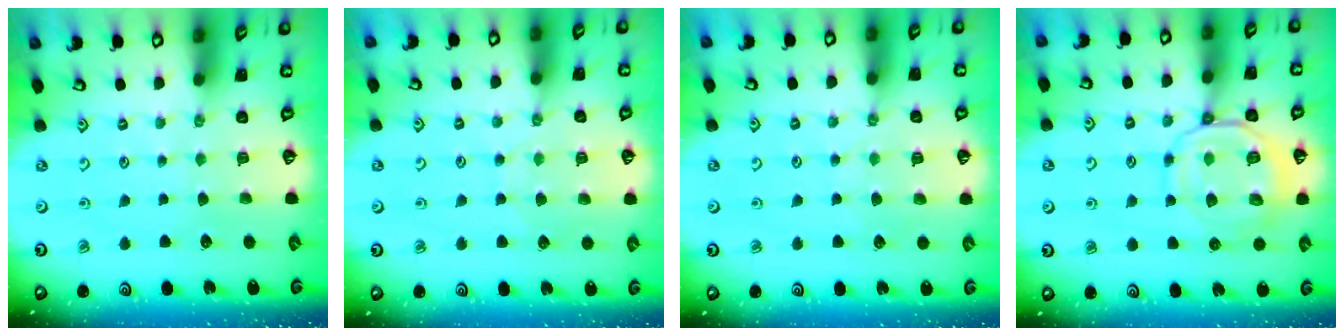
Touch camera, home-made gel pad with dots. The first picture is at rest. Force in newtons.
{"total": 6.6, "press": 6.5, "slide": 0.6}
{"total": 4.7, "press": 4.6, "slide": 0.6}
{"total": 11.7, "press": 11.6, "slide": 1.2}